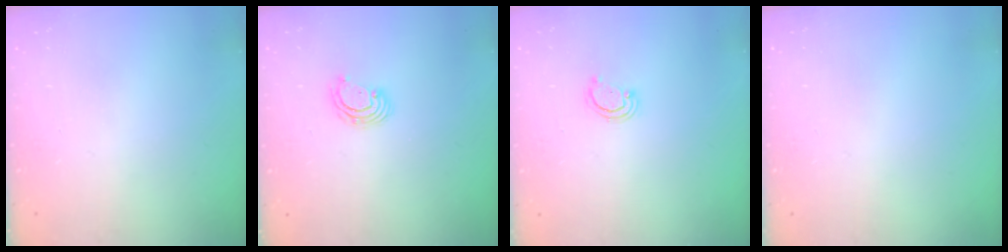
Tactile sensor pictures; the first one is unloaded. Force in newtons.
{"total": 4.6, "press": 4.6, "slide": 0.2}
{"total": 2.3, "press": 2.3, "slide": 0.3}
{"total": 0.0}